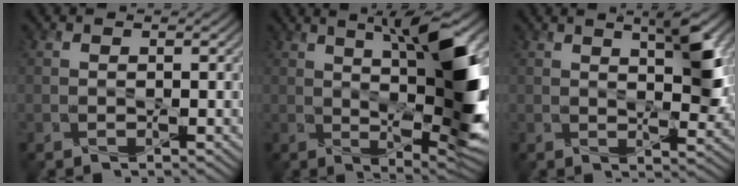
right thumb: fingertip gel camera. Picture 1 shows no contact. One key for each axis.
{"total": 12.7, "fx": 2.8, "fy": 3.2, "fz": 12.0, "tx": -0.173, "ty": -0.003, "tz": 0.049}
{"total": 5.8, "fx": 2.4, "fy": 1.4, "fz": 5.1, "tx": -0.082, "ty": -0.002, "tz": 0.043}